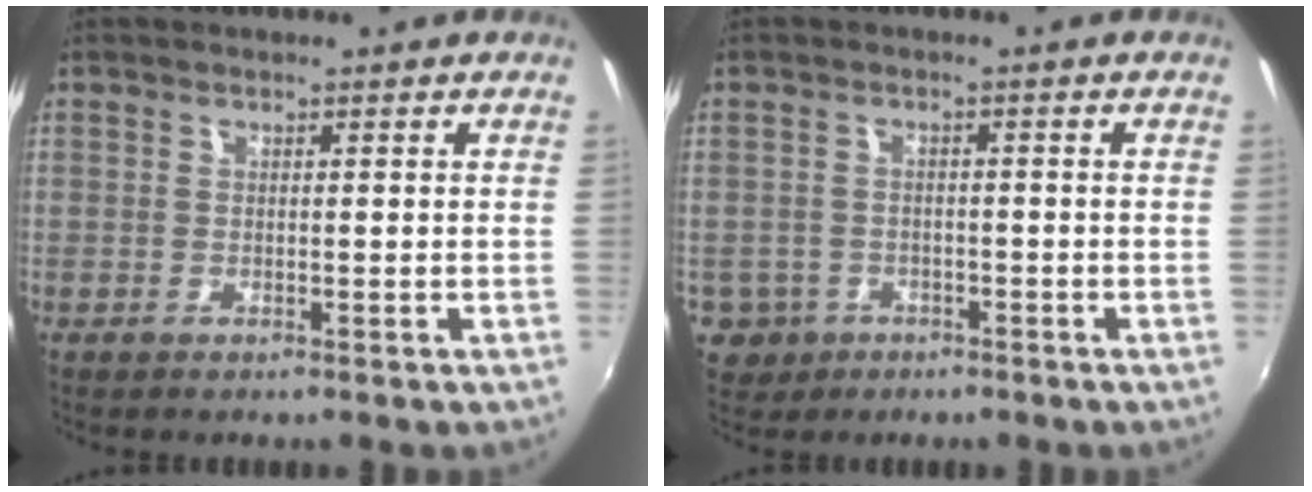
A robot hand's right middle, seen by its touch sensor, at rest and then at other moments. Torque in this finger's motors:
{"motor_torque": [-0.12, -0.22, -0.04, -0.01]}